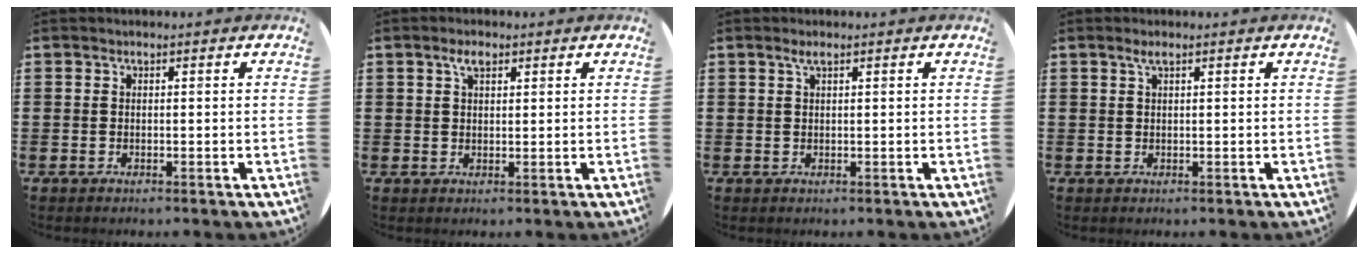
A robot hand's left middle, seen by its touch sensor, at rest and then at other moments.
{"total": 2.4, "force": [1.6, 1.0, 1.5], "torque": [-0.024, 0.003, 0.026]}
{"total": 1.2, "force": [0.6, 0.1, 1.0], "torque": [-0.021, 0.003, 0.010]}
{"total": 1.2, "force": [0.6, 0.1, 1.0], "torque": [-0.021, 0.003, 0.010]}